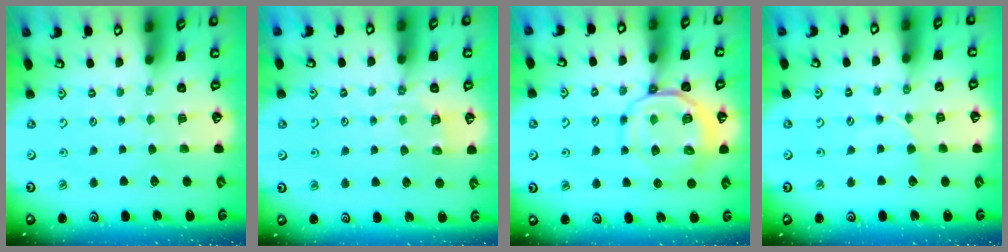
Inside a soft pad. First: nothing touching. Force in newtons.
{"total": 5.1, "press": 5.0, "slide": 1.0}
{"total": 12.1, "press": 12.0, "slide": 1.6}
{"total": 2.2, "press": 2.2, "slide": 0.3}